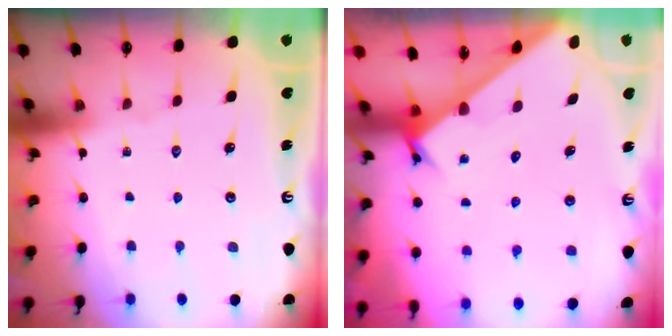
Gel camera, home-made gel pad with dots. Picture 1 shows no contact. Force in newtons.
{"total": 2.3, "press": 2.3, "slide": 0.1}